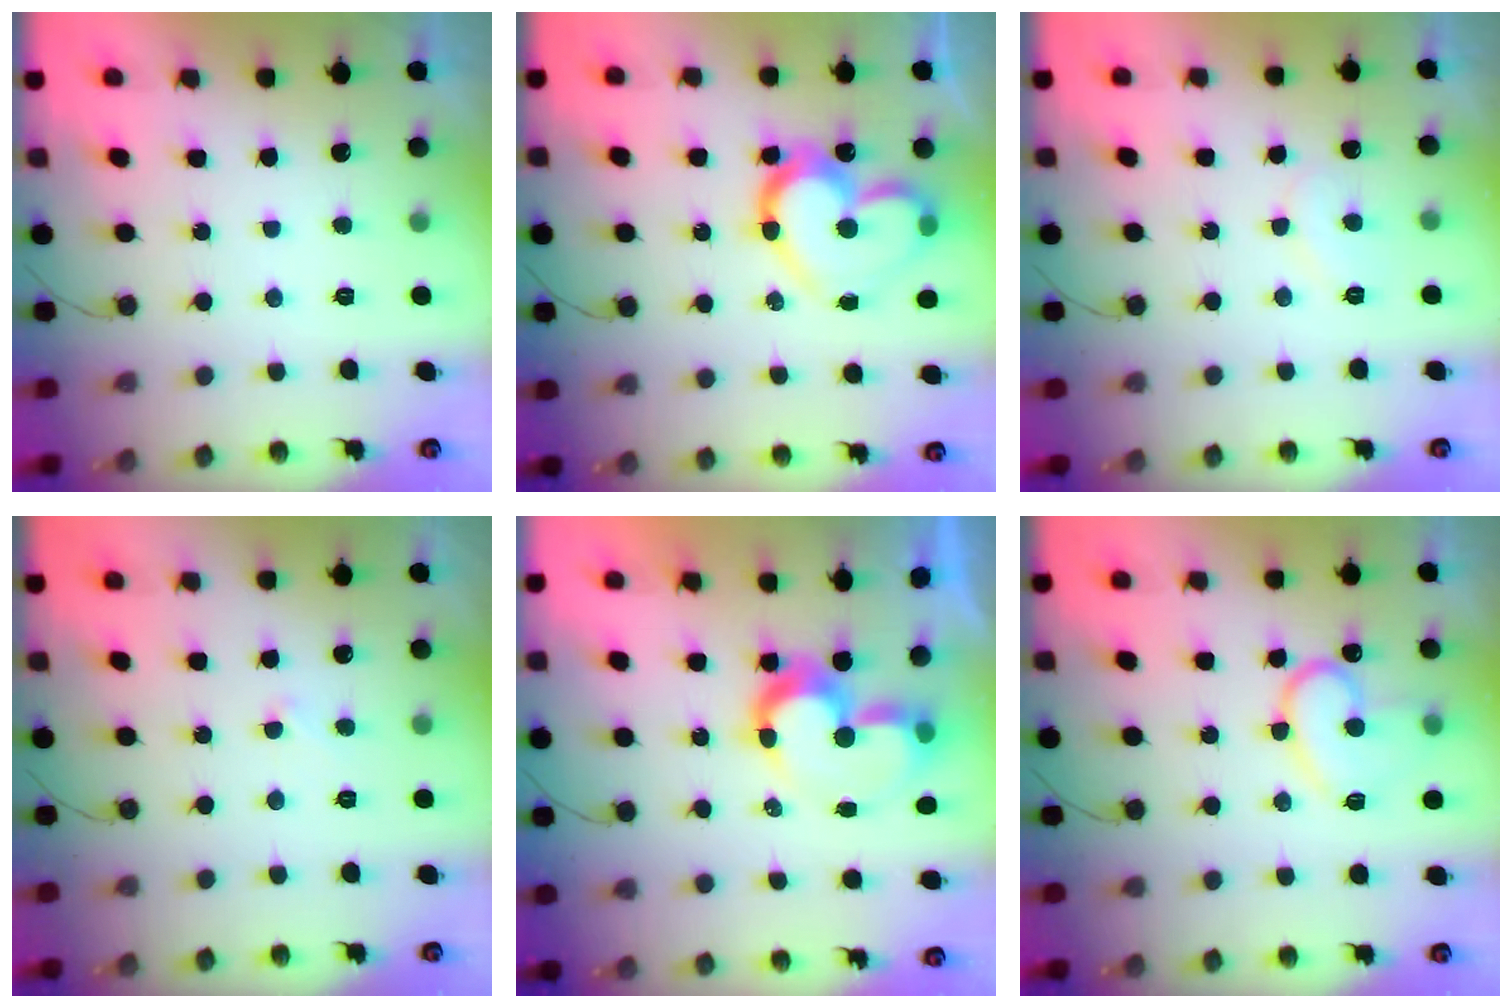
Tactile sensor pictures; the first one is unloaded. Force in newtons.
{"total": 18.4, "press": 18.3, "slide": 1.7}
{"total": 7.3, "press": 7.3, "slide": 0.5}
{"total": 3.1, "press": 3.1, "slide": 0.2}
{"total": 9.8, "press": 9.3, "slide": 3.2}
{"total": 15.4, "press": 15.3, "slide": 1.6}